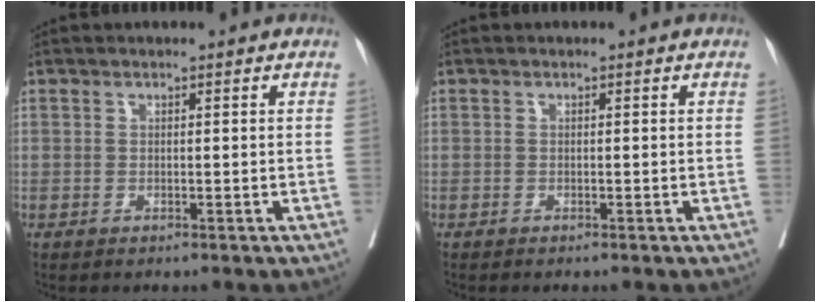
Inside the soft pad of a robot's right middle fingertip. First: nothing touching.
{"total": 0.6, "force": [-0.5, 0.1, 0.3], "torque": [-0.006, -0.002, -0.009]}